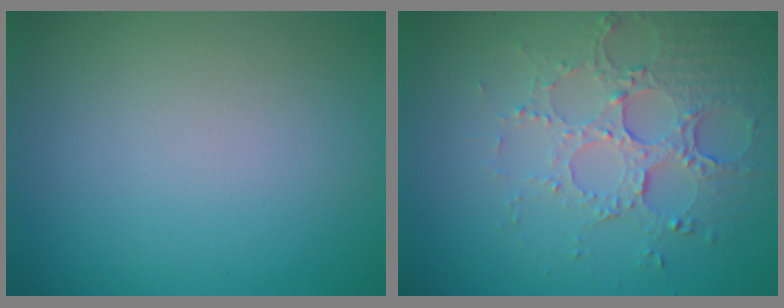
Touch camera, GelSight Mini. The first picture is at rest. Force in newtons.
{"total": 5.3, "press": 3.9, "slide": 3.6}